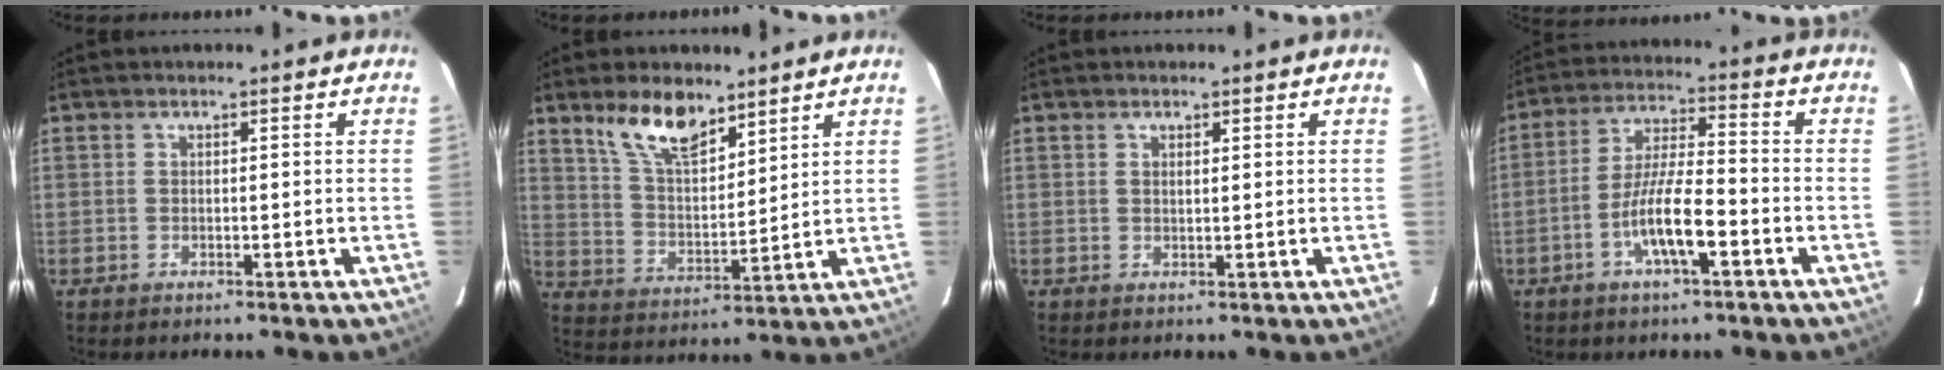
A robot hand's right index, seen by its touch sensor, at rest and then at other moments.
{"total": 11.1, "force": [7.9, 4.9, 6.0], "torque": [-0.104, 0.006, 0.151]}
{"total": 1.0, "force": [0.6, 0.4, 0.6], "torque": [-0.012, 0.001, 0.011]}
{"total": 9.4, "force": [-4.2, 1.8, 8.2], "torque": [-0.162, -0.002, -0.075]}